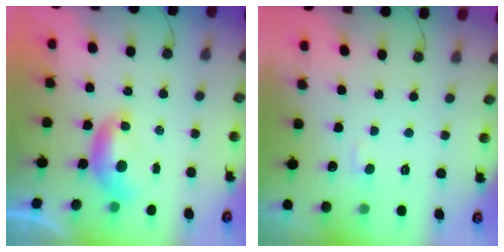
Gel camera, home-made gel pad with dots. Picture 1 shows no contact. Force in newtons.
{"total": 2.5, "press": 2.4, "slide": 0.5}